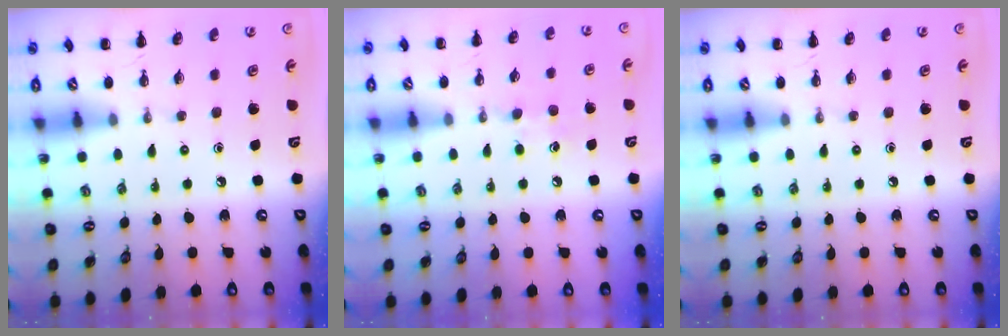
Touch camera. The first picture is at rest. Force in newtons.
{"total": 6.2, "press": 6.0, "slide": 1.7}
{"total": 0.0}